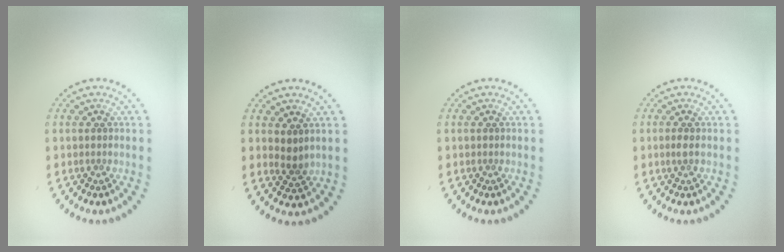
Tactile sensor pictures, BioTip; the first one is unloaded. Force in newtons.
{"total": 1.5, "press": 1.3, "slide": 0.8}
{"total": 0.0}
{"total": 0.7, "press": 0.6, "slide": 0.3}